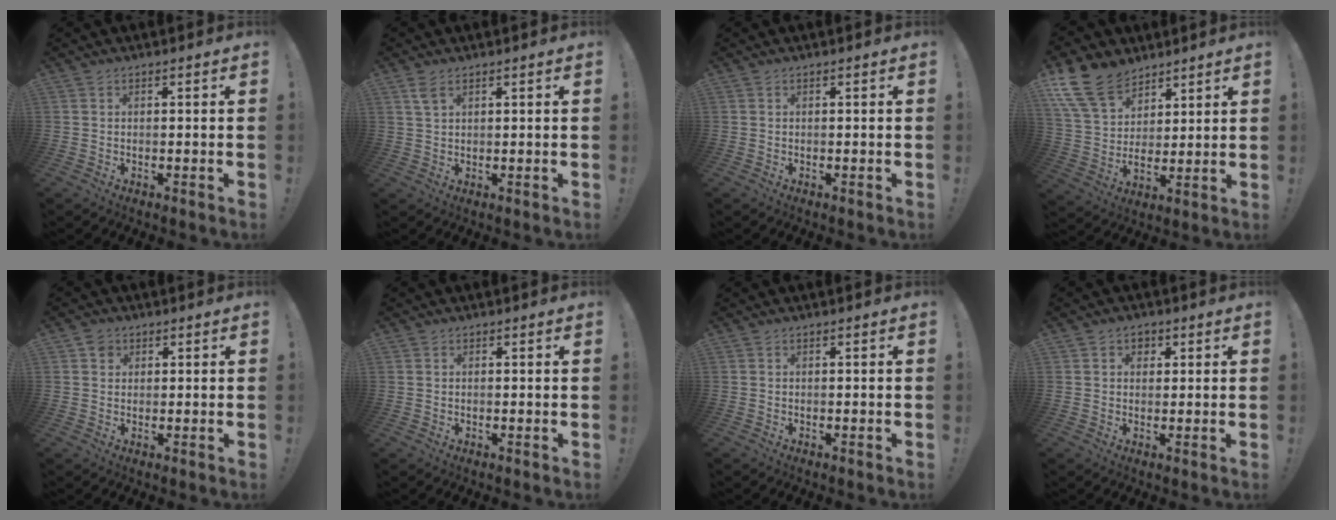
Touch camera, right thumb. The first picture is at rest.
{"total": 3.4, "force": [1.9, 1.6, 2.3], "torque": [-0.033, -0.007, 0.033]}
{"total": 0.0}
{"total": 16.3, "force": [10.6, 10.2, 7.2], "torque": [-0.134, -0.061, 0.206]}
{"total": 2.8, "force": [1.3, 2.4, 0.7], "torque": [-0.009, 0.000, 0.023]}
{"total": 1.4, "force": [0.5, 1.3, -0.1], "torque": [0.006, -0.002, 0.008]}
{"total": 0.0}
{"total": 3.2, "force": [1.1, 2.8, 1.2], "torque": [-0.012, -0.001, 0.018]}